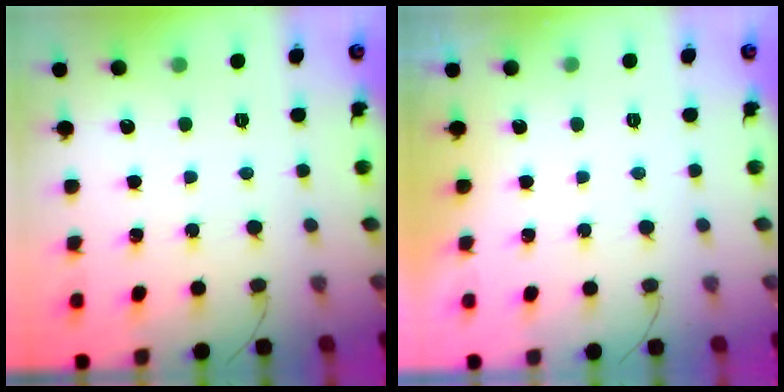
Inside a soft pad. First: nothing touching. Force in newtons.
{"total": 0.0}